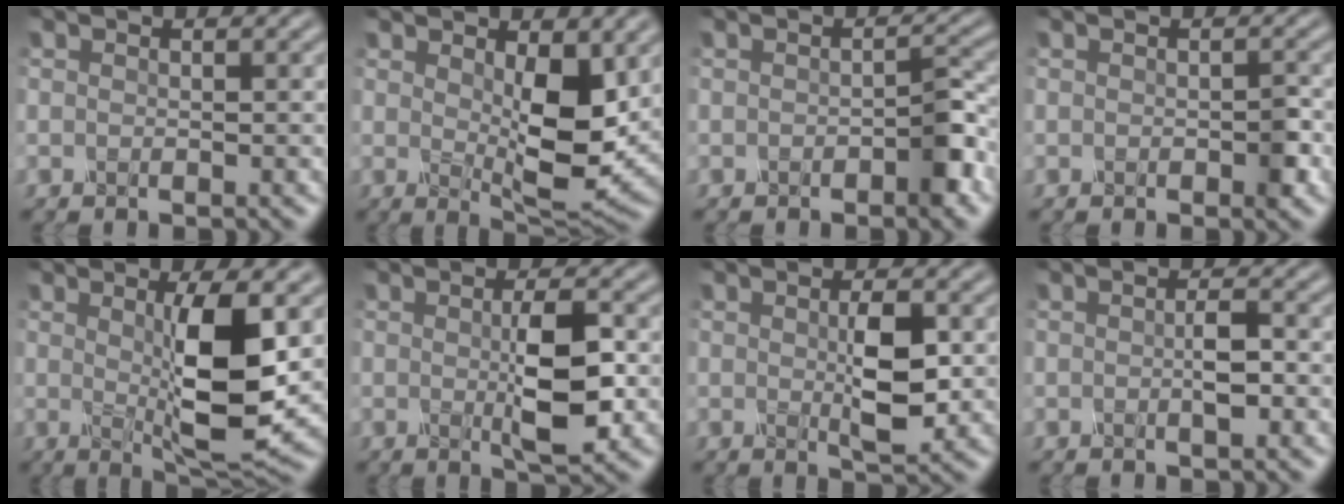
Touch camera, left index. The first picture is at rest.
{"total": 6.3, "force": [0.7, 2.3, 5.8], "torque": [-0.100, -0.005, 0.021]}
{"total": 2.7, "force": [-1.5, 0.5, 2.2], "torque": [-0.035, 0.006, -0.026]}
{"total": 1.7, "force": [-0.8, 0.5, 1.4], "torque": [-0.023, 0.005, -0.012]}
{"total": 7.0, "force": [0.6, 1.3, 6.9], "torque": [-0.112, -0.009, 0.020]}
{"total": 4.5, "force": [0.0, 0.9, 4.5], "torque": [-0.083, 0.002, 0.003]}
{"total": 3.5, "force": [0.3, 0.7, 3.5], "torque": [-0.071, 0.002, 0.010]}
{"total": 1.5, "force": [-0.1, 0.0, 1.5], "torque": [-0.029, 0.008, -0.001]}